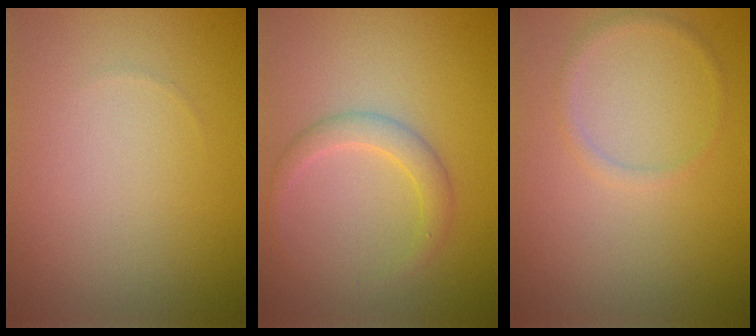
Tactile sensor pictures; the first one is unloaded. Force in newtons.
{"total": 2.0, "press": 2.0, "slide": 0.2}
{"total": 1.0, "press": 1.0, "slide": 0.0}